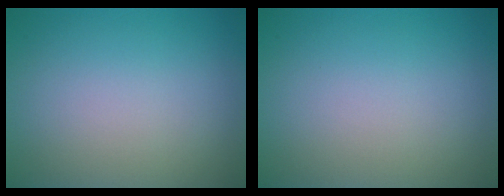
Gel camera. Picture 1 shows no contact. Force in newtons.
{"total": 0.0}